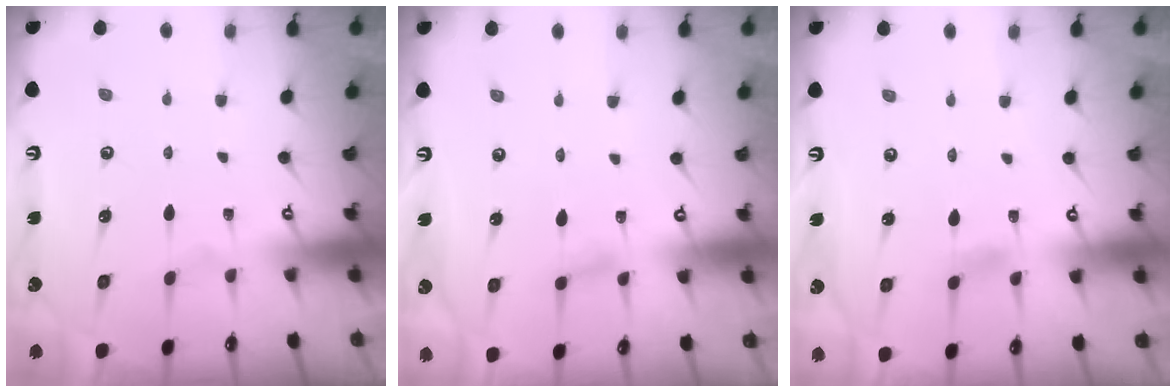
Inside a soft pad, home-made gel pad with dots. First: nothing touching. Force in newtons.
{"total": 2.3, "press": 2.3, "slide": 0.3}
{"total": 2.6, "press": 2.6, "slide": 0.3}